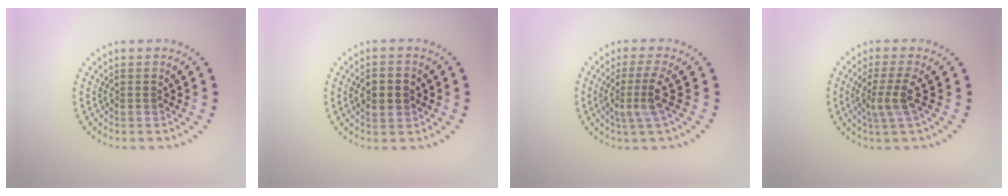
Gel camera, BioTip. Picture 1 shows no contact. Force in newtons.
{"total": 3.4, "press": 3.4, "slide": 0.1}
{"total": 3.0, "press": 2.1, "slide": 2.1}
{"total": 2.7, "press": 2.0, "slide": 1.8}